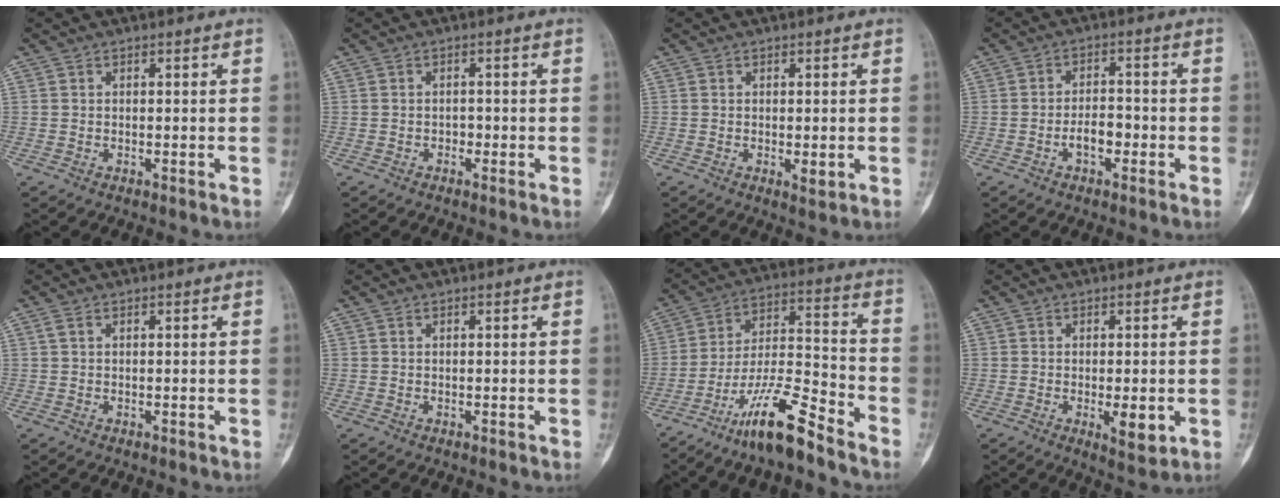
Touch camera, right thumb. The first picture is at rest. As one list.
[{"total": 0.9, "force": [-0.4, 0.6, 0.4], "torque": [-0.004, 0.004, -0.009]}, {"total": 1.8, "force": [-0.2, 0.7, 1.7], "torque": [-0.030, -0.007, 0.002]}, {"total": 4.3, "force": [-1.7, 2.2, 3.3], "torque": [-0.049, 0.019, -0.030]}, {"total": 0.8, "force": [0.3, 0.3, 0.6], "torque": [-0.019, 0.010, 0.007]}, {"total": 0.0}, {"total": 14.2, "force": [-10.4, 2.4, 9.3], "torque": [-0.179, 0.074, -0.189]}, {"total": 4.9, "force": [-1.0, 1.8, 4.5], "torque": [-0.061, -0.011, -0.008]}]